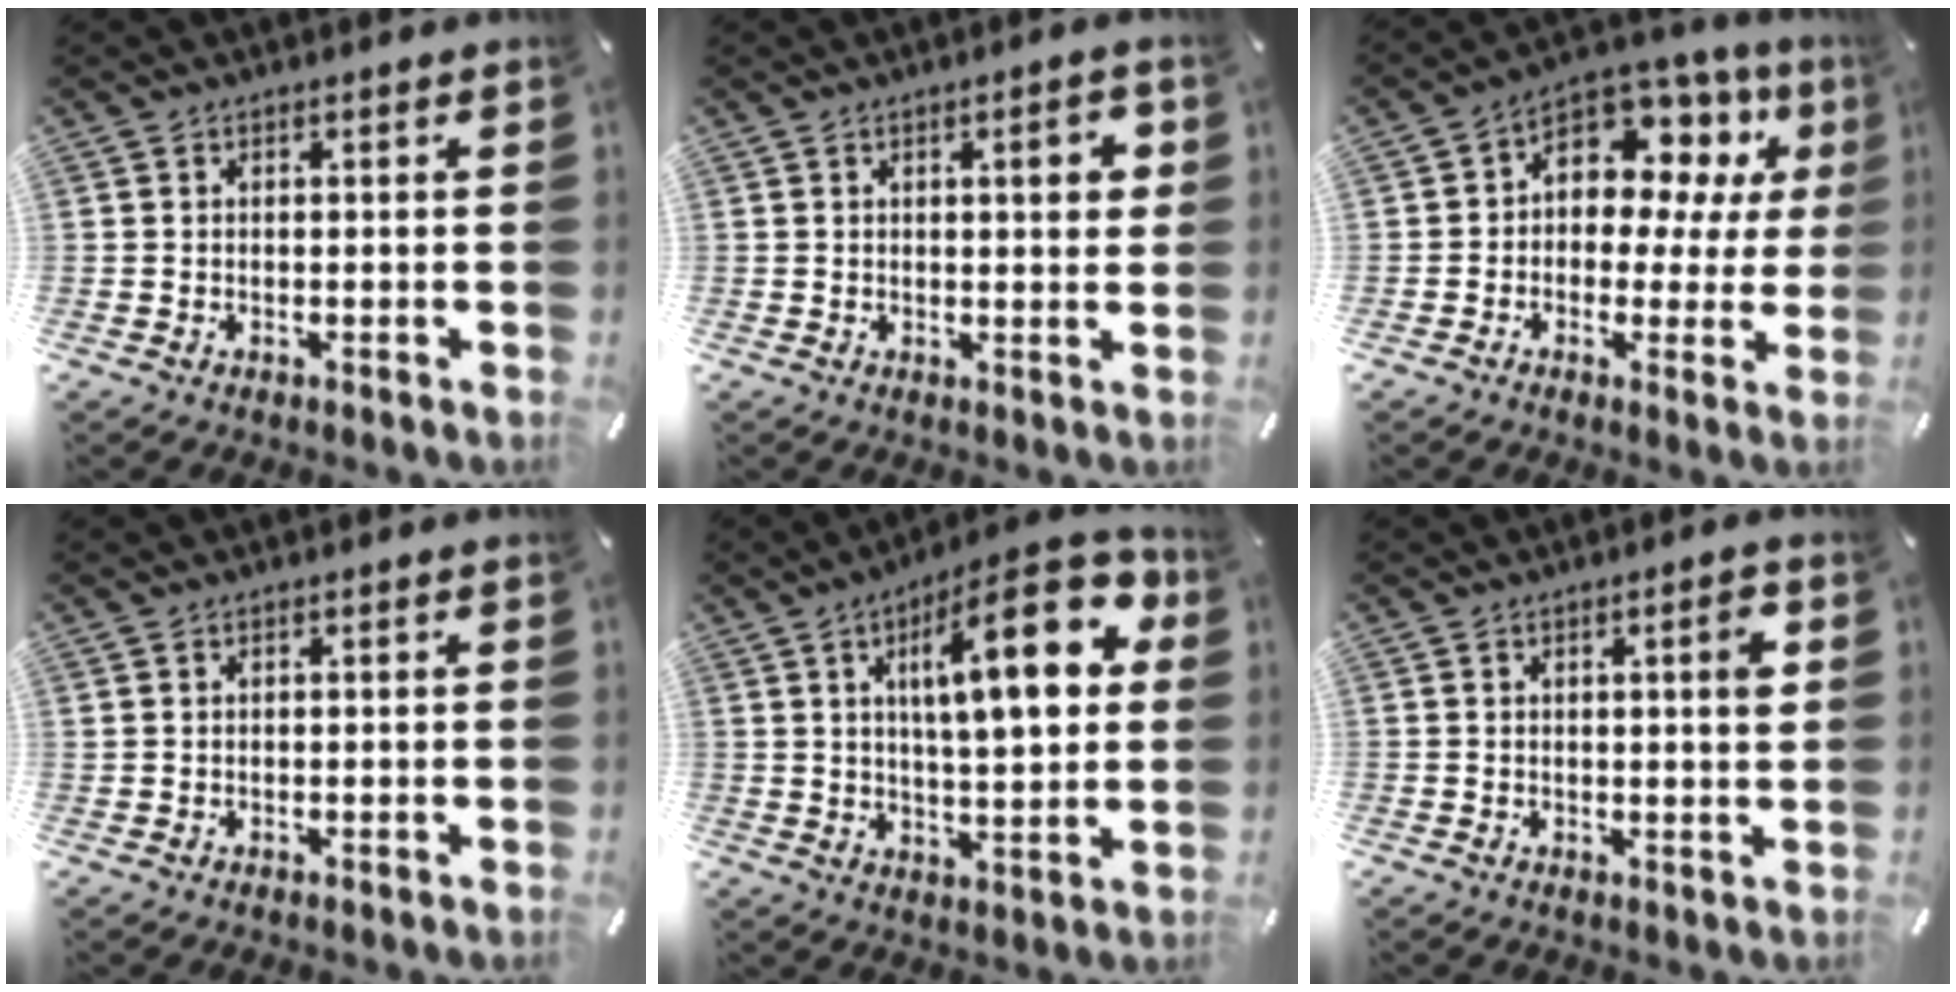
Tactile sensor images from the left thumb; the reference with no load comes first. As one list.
[{"total": 5.5, "force": [1.6, 1.7, 5.0], "torque": [-0.065, -0.006, 0.018]}, {"total": 11.2, "force": [3.6, 8.2, 6.6], "torque": [-0.098, -0.033, 0.066]}, {"total": 0.0}, {"total": 21.8, "force": [7.5, 7.4, 19.1], "torque": [-0.275, -0.022, 0.105]}, {"total": 4.7, "force": [1.4, 0.7, 4.4], "torque": [-0.071, -0.006, 0.016]}]